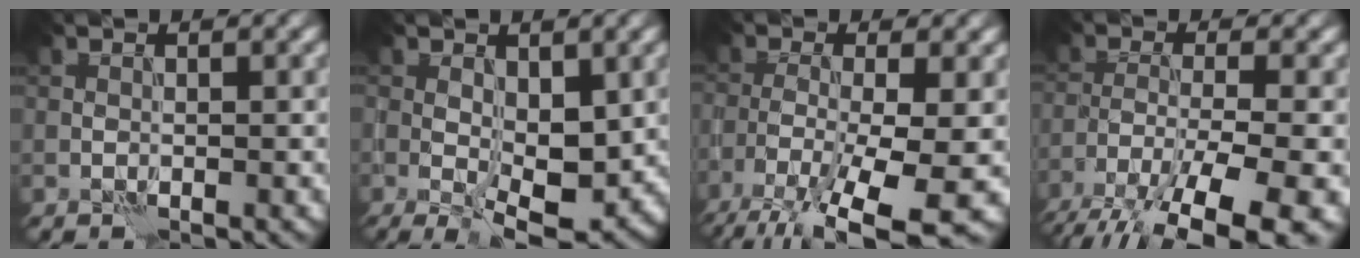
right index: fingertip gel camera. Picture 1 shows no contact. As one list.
[{"total": 5.2, "force": [-0.3, 2.5, 4.5], "torque": [-0.084, -0.006, -0.001]}, {"total": 10.8, "force": [-6.5, 2.7, 8.1], "torque": [-0.154, -0.020, -0.112]}, {"total": 11.6, "force": [-8.0, 3.2, 7.8], "torque": [-0.144, -0.026, -0.129]}]